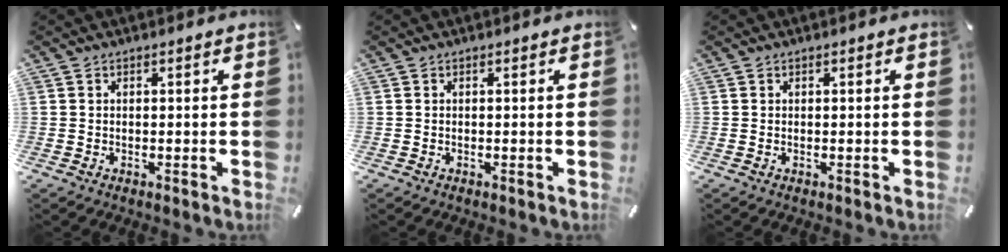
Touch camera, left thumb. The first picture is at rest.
{"total": 0.0}
{"total": 0.0}